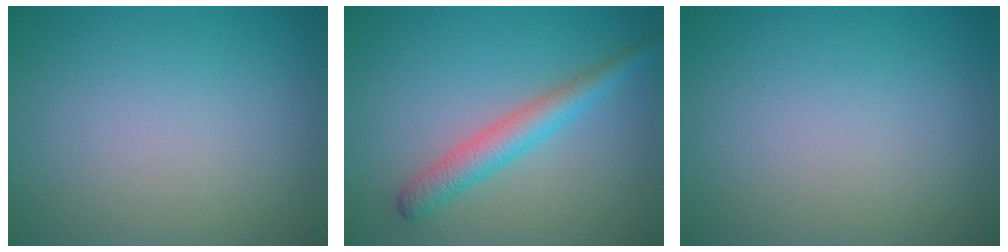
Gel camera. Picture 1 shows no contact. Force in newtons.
{"total": 3.2, "press": 3.2, "slide": 0.2}
{"total": 0.0}